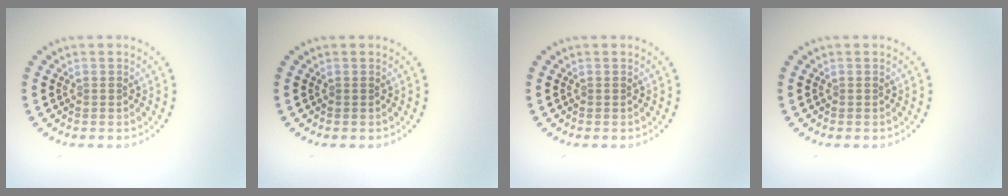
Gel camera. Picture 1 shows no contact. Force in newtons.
{"total": 0.0}
{"total": 0.0}
{"total": 0.0}